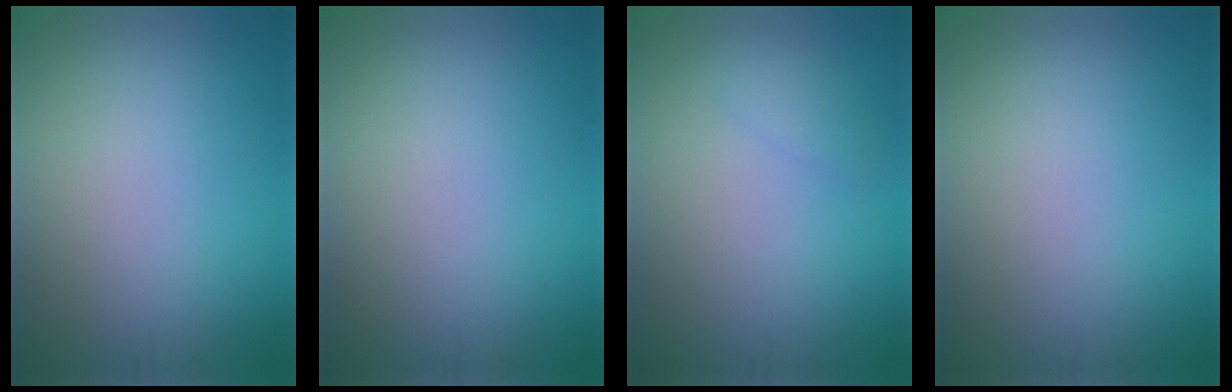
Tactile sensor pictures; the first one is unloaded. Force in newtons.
{"total": 0.0}
{"total": 0.9, "press": 0.9, "slide": 0.1}
{"total": 0.0}